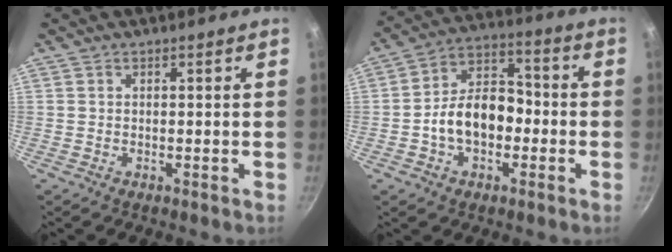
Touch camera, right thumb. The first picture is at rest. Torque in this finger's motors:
{"motor_torque": [1.32, 2.61, 1.11, -0.87, 0.12]}